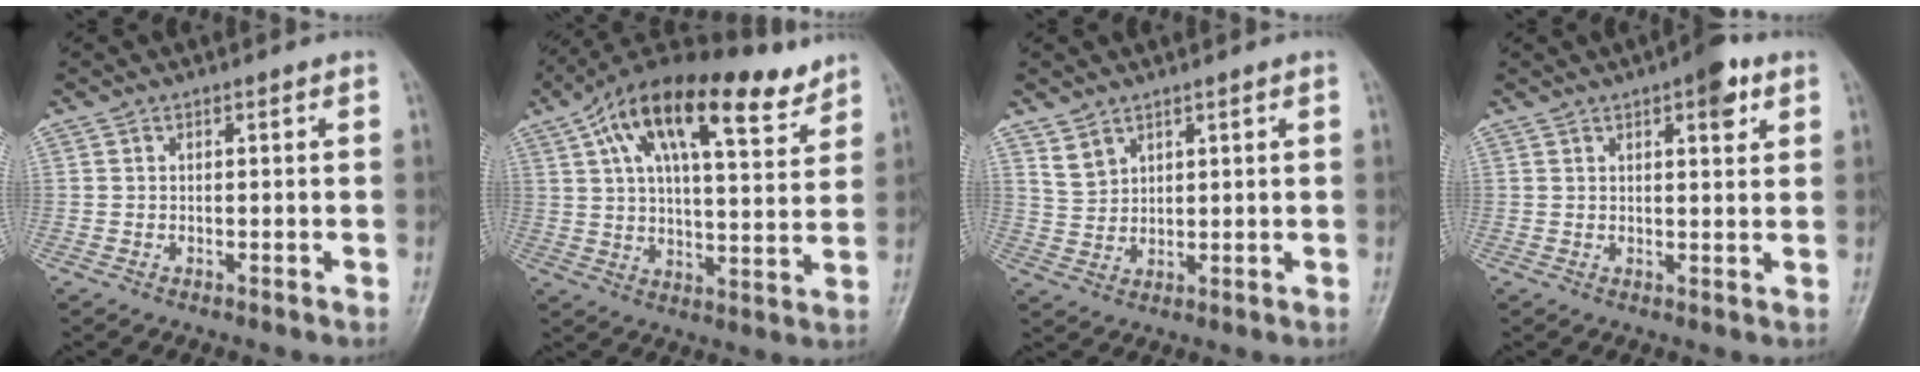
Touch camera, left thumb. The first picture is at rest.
{"total": 20.9, "force": [12.4, 7.7, 15.0], "torque": [-0.229, -0.018, 0.203]}
{"total": 3.4, "force": [2.6, 1.9, 1.0], "torque": [-0.008, -0.016, 0.058]}
{"total": 5.8, "force": [3.0, 2.1, 4.5], "torque": [-0.047, -0.008, 0.034]}